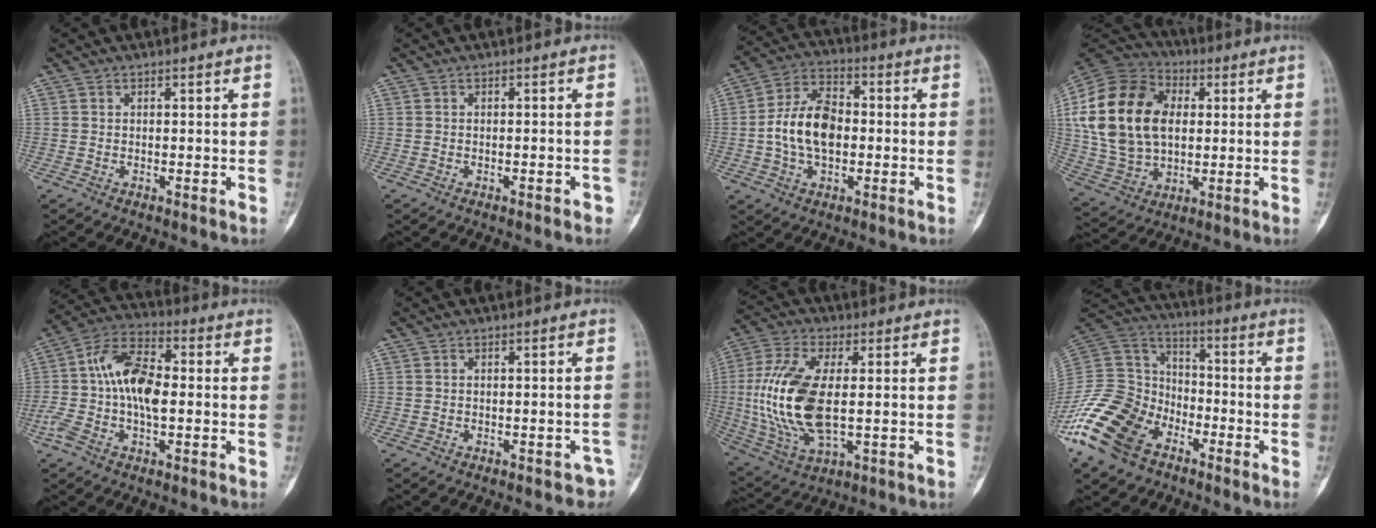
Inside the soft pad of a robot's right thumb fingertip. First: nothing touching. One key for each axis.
{"total": 2.2, "fx": -1.4, "fy": 0.8, "fz": 1.4, "tx": -0.022, "ty": 0.010, "tz": -0.012}
{"total": 12.2, "fx": -0.7, "fy": 7.5, "fz": 9.5, "tx": -0.168, "ty": 0.024, "tz": -0.020}
{"total": 23.1, "fx": 3.5, "fy": 15.8, "fz": 16.4, "tx": -0.312, "ty": 0.009, "tz": 0.066}
{"total": 13.4, "fx": -0.4, "fy": 6.8, "fz": 11.6, "tx": -0.234, "ty": 0.035, "tz": -0.016}
{"total": 3.1, "fx": -2.1, "fy": 1.9, "fz": 1.3, "tx": -0.002, "ty": 0.020, "tz": -0.024}
{"total": 17.6, "fx": 0.0, "fy": 8.1, "fz": 15.6, "tx": -0.341, "ty": -0.008, "tz": 0.009}
{"total": 20.2, "fx": -11.1, "fy": 12.9, "fz": 10.9, "tx": -0.228, "ty": 0.062, "tz": -0.216}